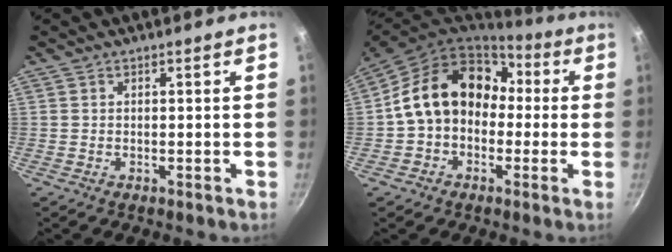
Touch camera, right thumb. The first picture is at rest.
{"total": 16.8, "force": [1.0, 13.3, 10.3], "torque": [-0.139, 0.056, 0.007]}